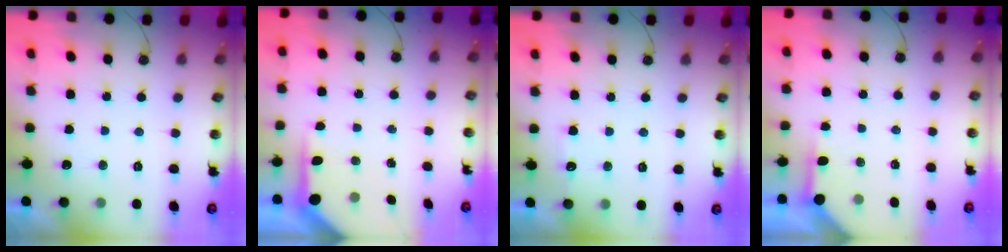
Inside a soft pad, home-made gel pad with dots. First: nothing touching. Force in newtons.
{"total": 6.1, "press": 6.1, "slide": 0.4}
{"total": 4.9, "press": 4.9, "slide": 0.4}
{"total": 3.8, "press": 3.8, "slide": 0.5}